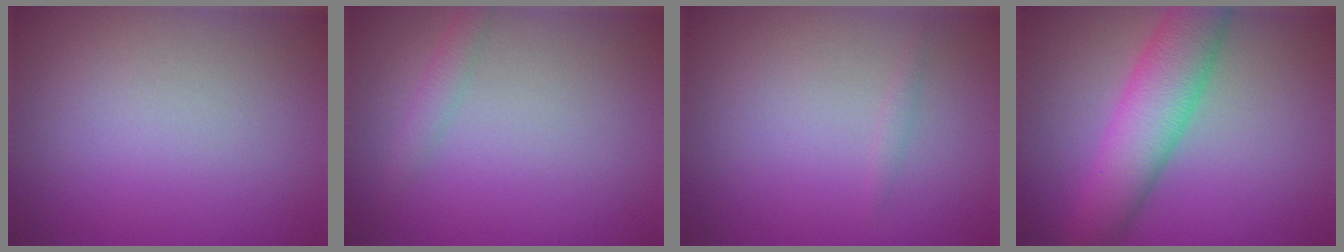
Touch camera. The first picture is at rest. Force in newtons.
{"total": 1.3, "press": 1.3, "slide": 0.1}
{"total": 0.6, "press": 0.5, "slide": 0.0}
{"total": 6.8, "press": 6.8, "slide": 0.3}